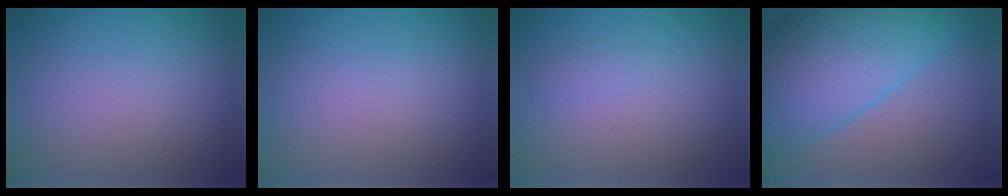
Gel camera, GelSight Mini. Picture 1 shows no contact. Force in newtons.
{"total": 0.0}
{"total": 0.6, "press": 0.6, "slide": 0.0}
{"total": 10.9, "press": 10.9, "slide": 0.3}